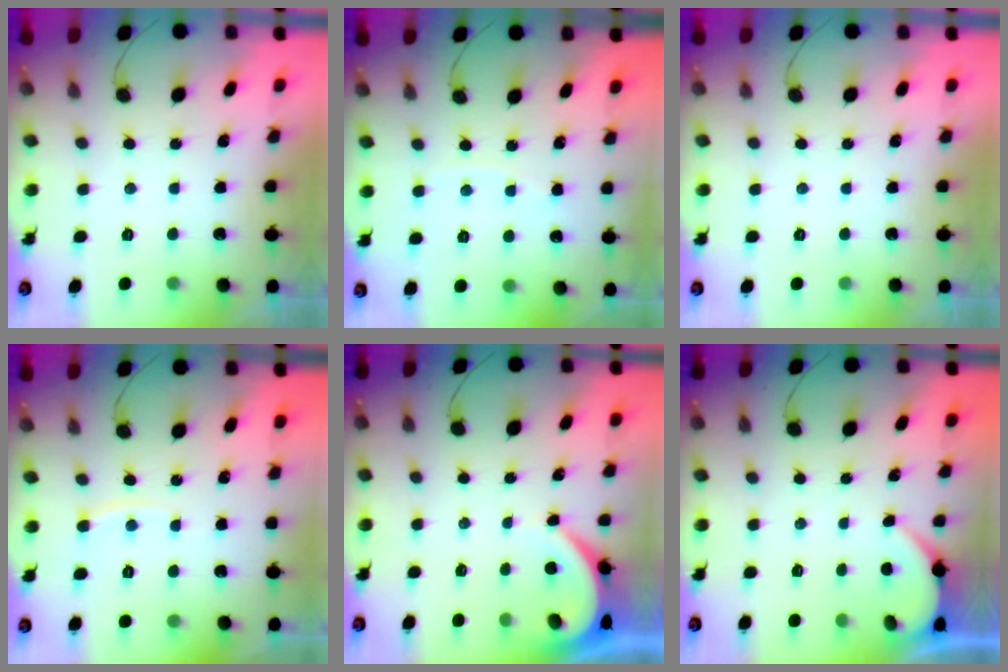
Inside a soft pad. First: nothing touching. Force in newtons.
{"total": 2.2, "press": 2.2, "slide": 0.3}
{"total": 0.0}
{"total": 3.2, "press": 3.1, "slide": 0.4}
{"total": 4.1, "press": 4.0, "slide": 0.4}
{"total": 1.7, "press": 1.7, "slide": 0.2}